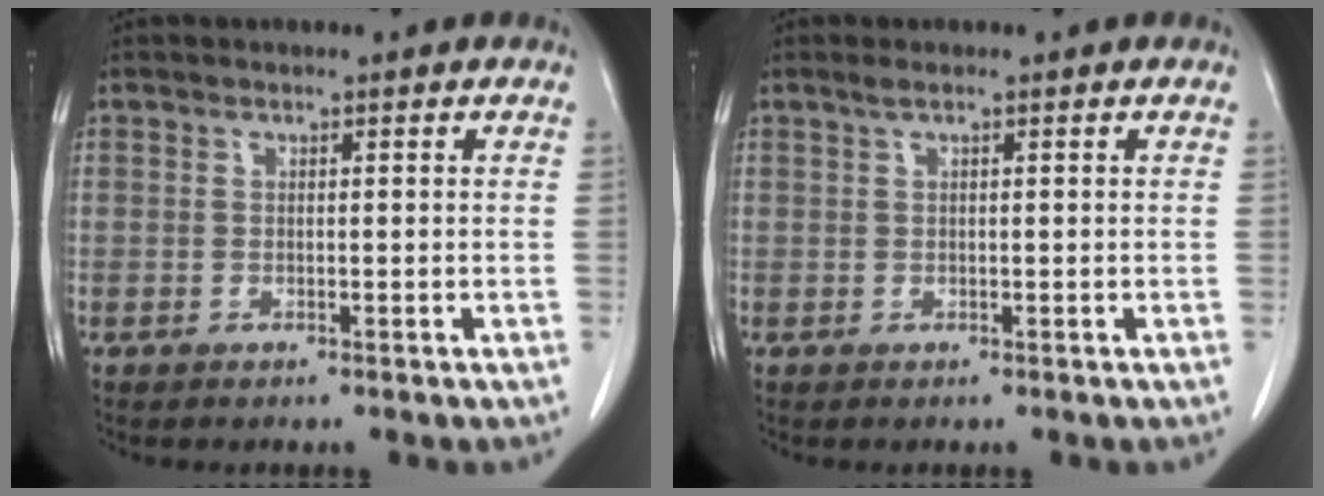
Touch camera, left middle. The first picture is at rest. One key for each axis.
{"total": 0.9, "fx": 0.6, "fy": 0.0, "fz": 0.7, "tx": -0.018, "ty": 0.011, "tz": 0.012}